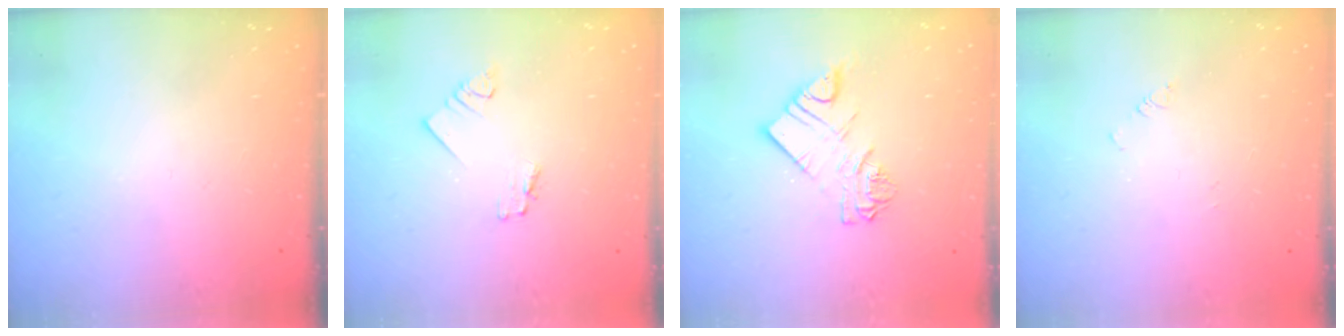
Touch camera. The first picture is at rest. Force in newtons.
{"total": 1.7, "press": 1.7, "slide": 0.3}
{"total": 8.9, "press": 8.9, "slide": 0.7}
{"total": 1.4, "press": 1.3, "slide": 0.3}